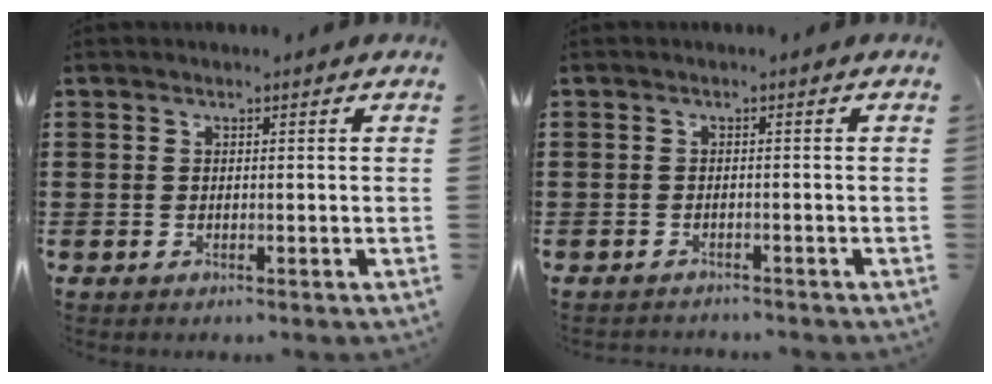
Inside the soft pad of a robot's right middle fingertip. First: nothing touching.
{"total": 1.1, "force": [-1.1, 0.1, -0.1], "torque": [-0.001, 0.003, -0.025]}